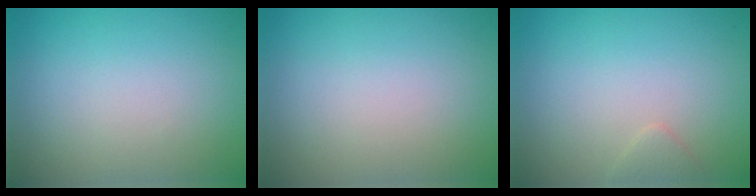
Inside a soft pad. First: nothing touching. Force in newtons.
{"total": 0.0}
{"total": 0.9, "press": 0.9, "slide": 0.1}